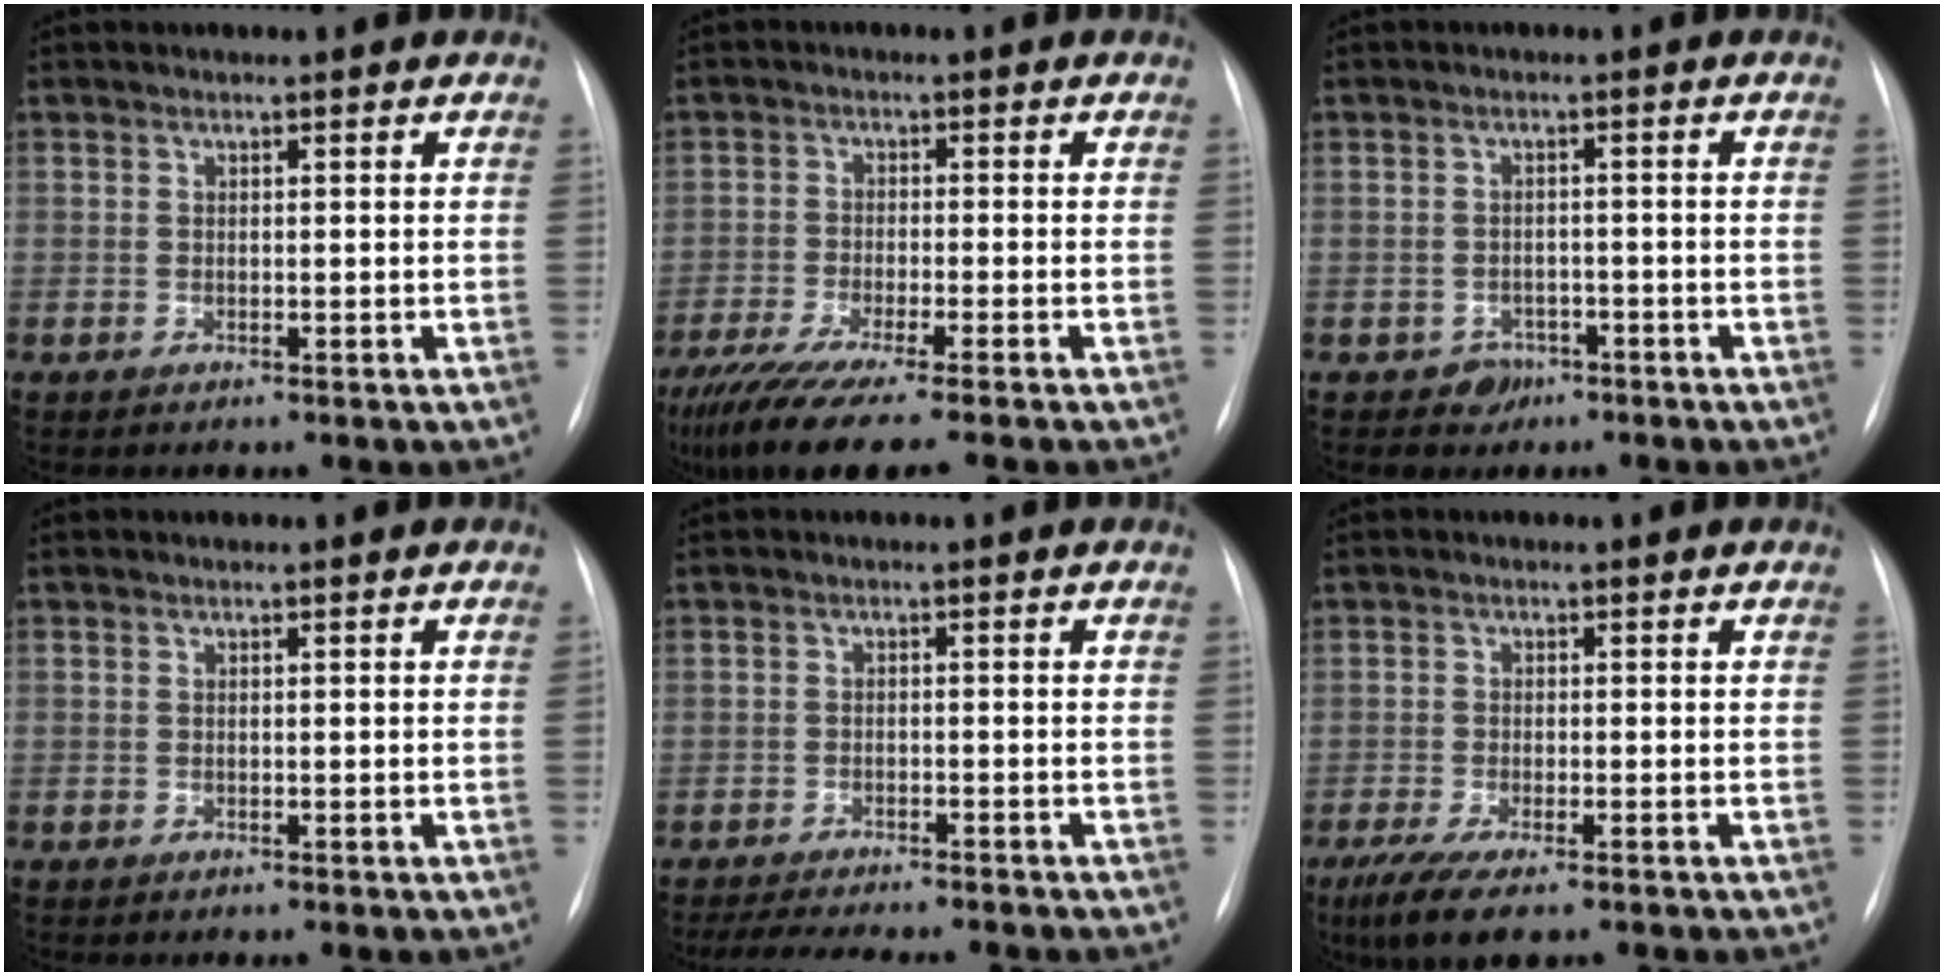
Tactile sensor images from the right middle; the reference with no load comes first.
{"total": 13.0, "force": [-10.4, 0.5, 7.9], "torque": [-0.138, -0.037, -0.170]}
{"total": 2.8, "force": [-1.6, 2.3, 0.0], "torque": [0.005, 0.012, -0.021]}
{"total": 0.0}
{"total": 9.8, "force": [-8.7, 2.0, 4.1], "torque": [-0.062, -0.008, -0.125]}
{"total": 7.3, "force": [-4.9, 1.7, 5.1], "torque": [-0.094, -0.021, -0.077]}